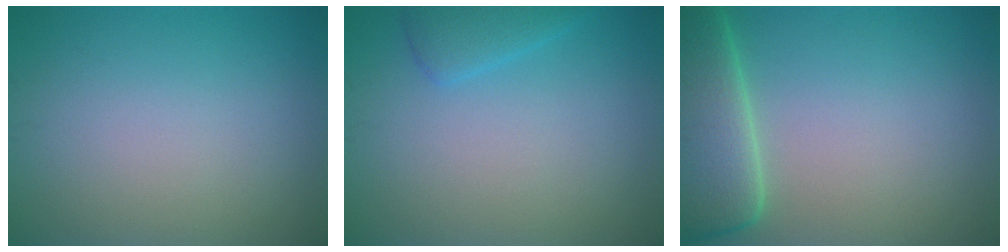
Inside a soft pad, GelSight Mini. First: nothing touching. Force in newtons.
{"total": 2.0, "press": 2.0, "slide": 0.2}
{"total": 7.6, "press": 7.5, "slide": 1.2}